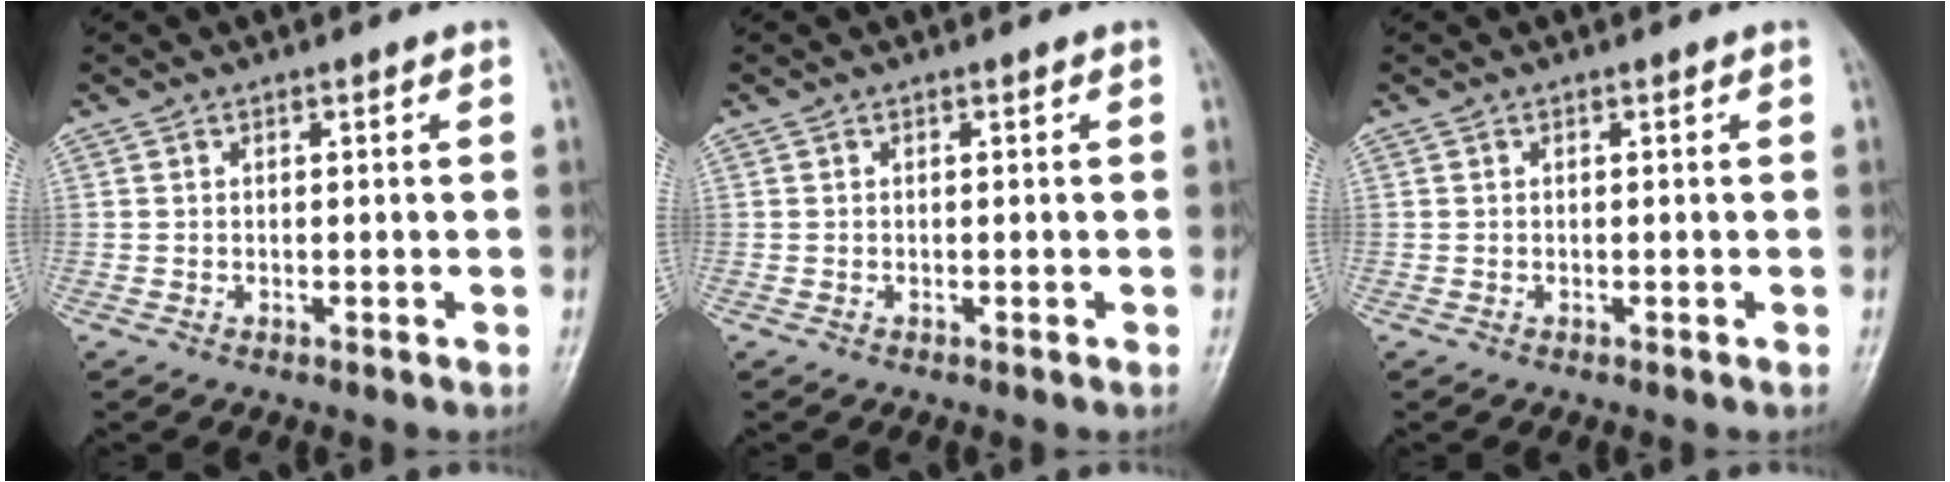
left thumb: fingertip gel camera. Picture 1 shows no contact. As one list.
[{"total": 0.0}, {"total": 0.0}]